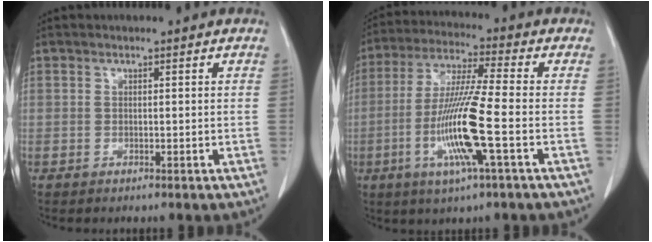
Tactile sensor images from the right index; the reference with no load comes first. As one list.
[{"total": 12.5, "force": [-3.5, -0.4, 12.0], "torque": [-0.244, -0.013, -0.075]}]